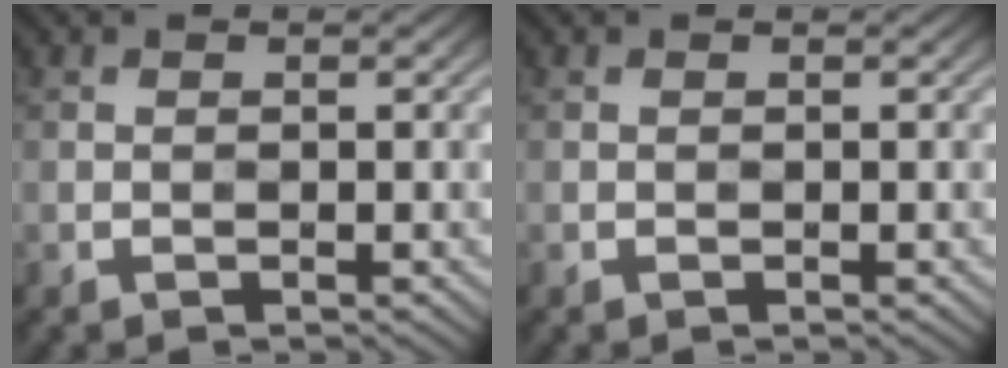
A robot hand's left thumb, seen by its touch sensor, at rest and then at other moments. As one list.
[{"total": 0.0}]